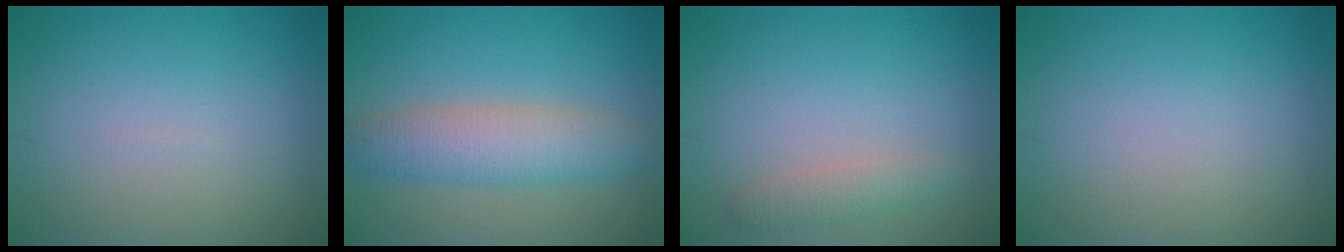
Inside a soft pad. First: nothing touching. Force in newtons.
{"total": 5.1, "press": 5.1, "slide": 0.0}
{"total": 1.7, "press": 1.7, "slide": 0.0}
{"total": 0.0}